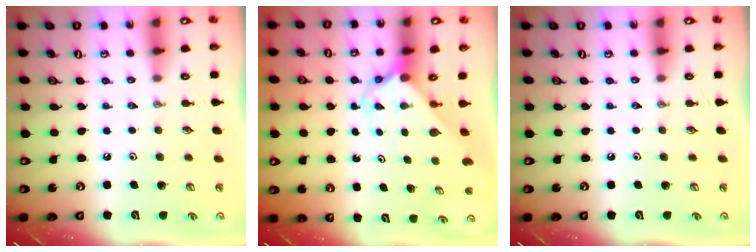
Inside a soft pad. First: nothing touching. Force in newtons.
{"total": 2.4, "press": 2.4, "slide": 0.2}
{"total": 0.0}